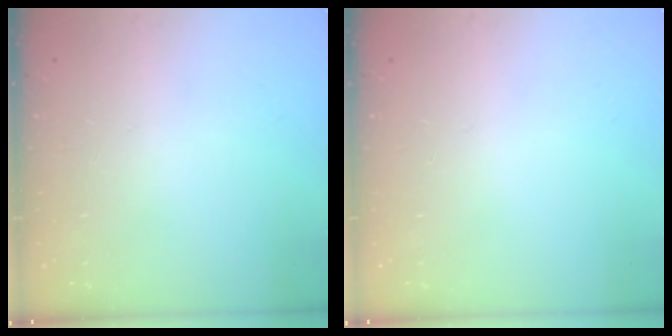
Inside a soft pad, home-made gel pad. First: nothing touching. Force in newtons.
{"total": 0.0}